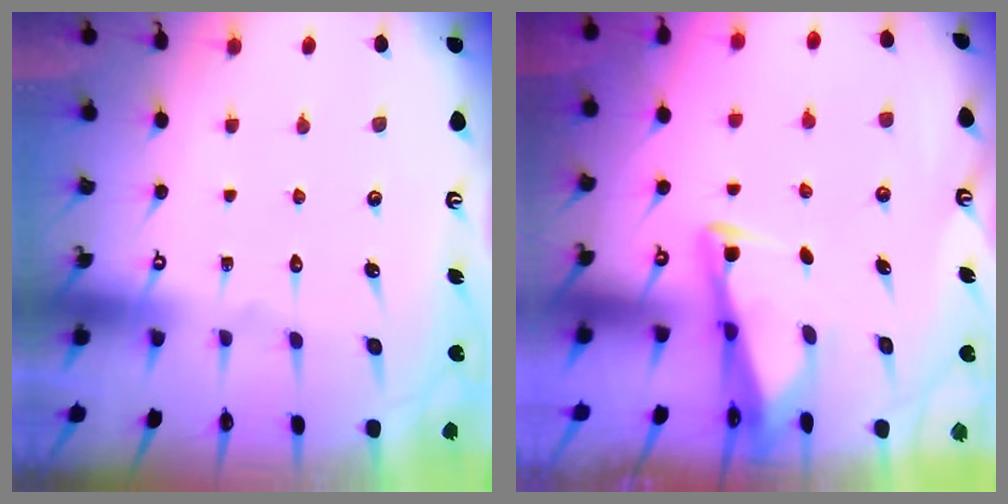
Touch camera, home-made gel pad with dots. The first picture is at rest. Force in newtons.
{"total": 2.7, "press": 2.7, "slide": 0.3}